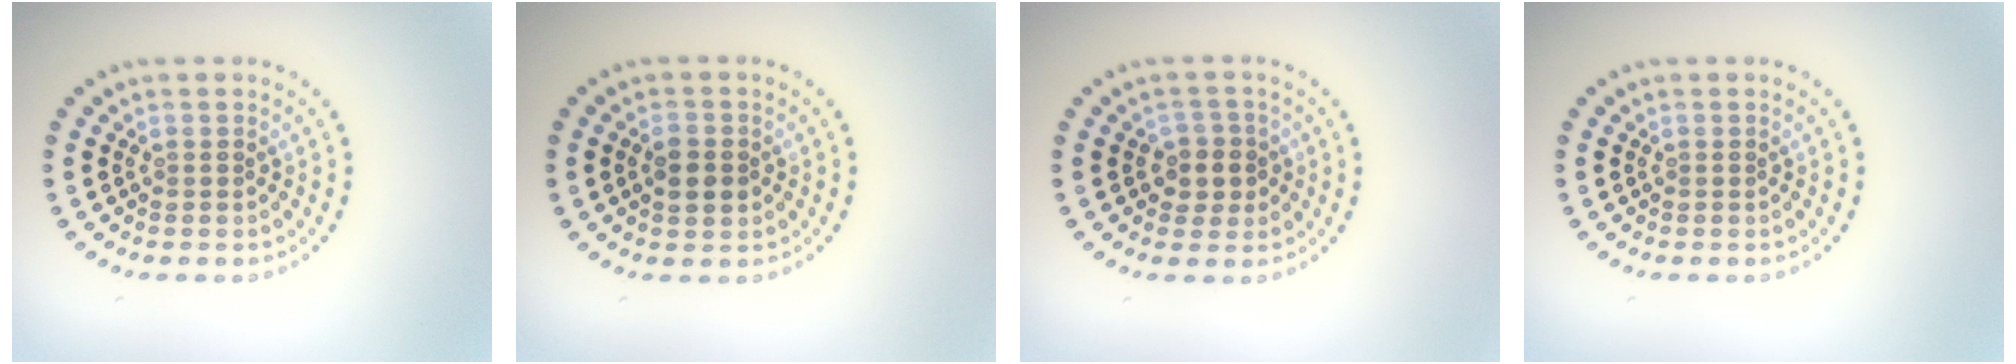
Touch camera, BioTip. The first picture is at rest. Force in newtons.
{"total": 2.7, "press": 2.7, "slide": 0.1}
{"total": 2.1, "press": 2.0, "slide": 0.8}
{"total": 0.0}